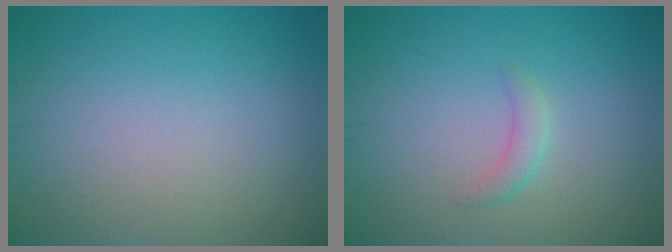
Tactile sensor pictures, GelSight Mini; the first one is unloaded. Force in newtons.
{"total": 1.3, "press": 1.3, "slide": 0.0}